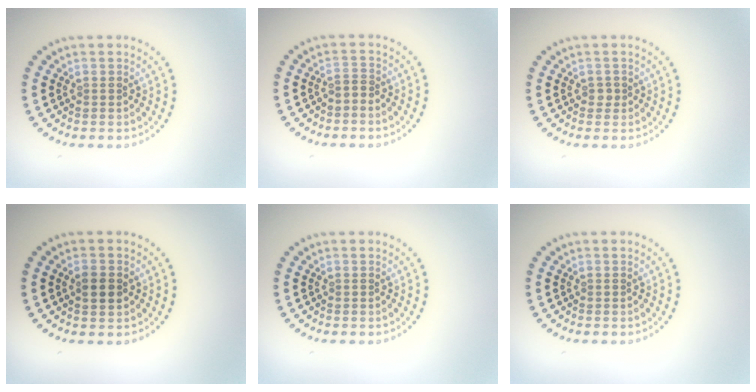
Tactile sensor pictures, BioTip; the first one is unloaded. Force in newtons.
{"total": 0.7, "press": 0.4, "slide": 0.6}
{"total": 0.7, "press": 0.6, "slide": 0.4}
{"total": 2.3, "press": 2.3, "slide": 0.0}
{"total": 0.0}
{"total": 0.0}